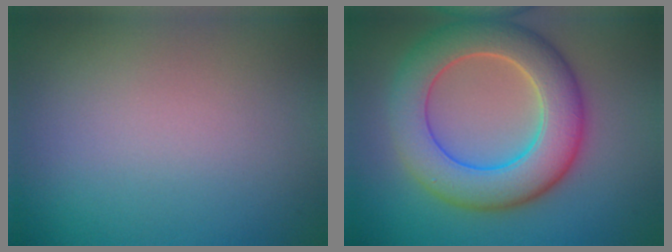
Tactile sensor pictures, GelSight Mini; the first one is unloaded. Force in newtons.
{"total": 8.7, "press": 8.7, "slide": 0.9}